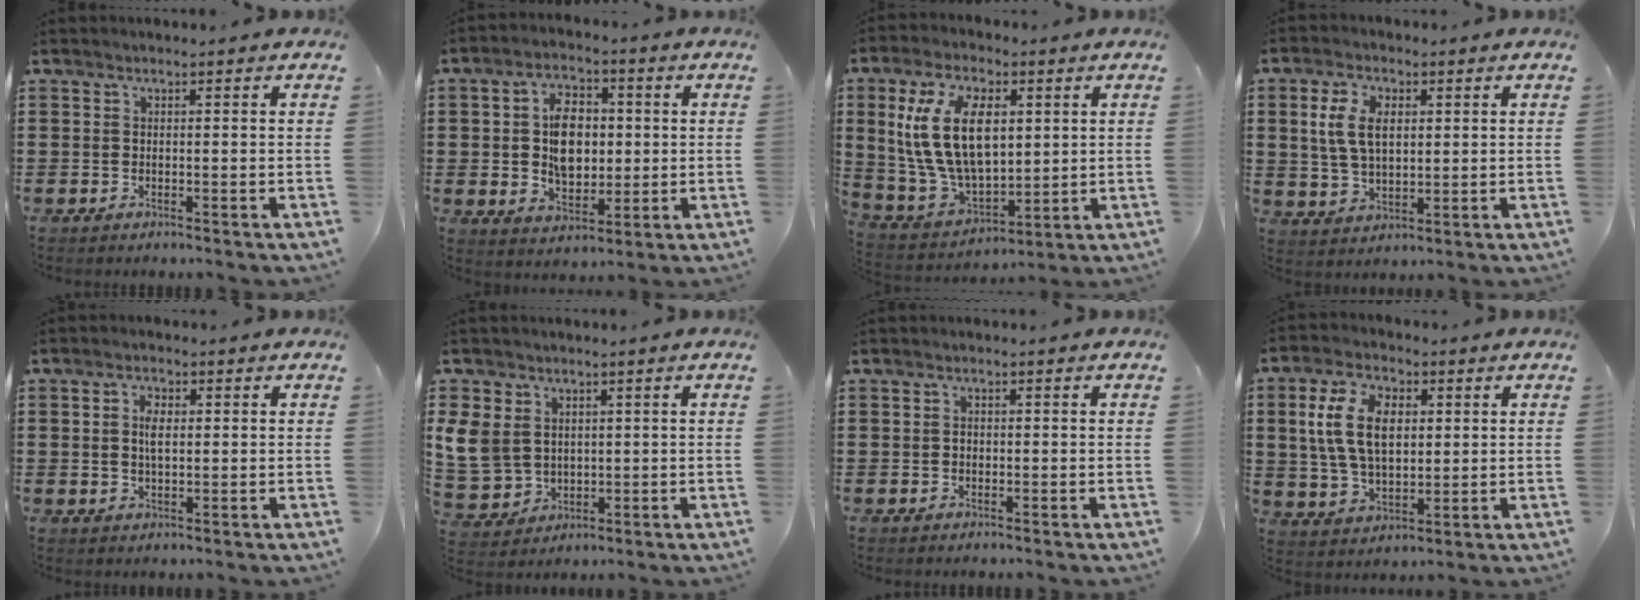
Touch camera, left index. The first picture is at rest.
{"total": 8.0, "force": [0.5, 5.2, 6.1], "torque": [-0.114, 0.005, 0.001]}
{"total": 14.3, "force": [3.8, 8.0, 11.2], "torque": [-0.260, 0.013, 0.069]}
{"total": 6.7, "force": [1.6, 4.1, 5.1], "torque": [-0.124, 0.010, 0.023]}
{"total": 3.0, "force": [0.6, 1.5, 2.5], "torque": [-0.054, 0.009, 0.008]}
{"total": 6.4, "force": [1.5, 5.7, 2.5], "torque": [-0.095, 0.009, 0.025]}
{"total": 0.7, "force": [-0.1, 0.5, 0.4], "torque": [-0.010, 0.001, -0.001]}
{"total": 9.8, "force": [2.3, 5.8, 7.5], "torque": [-0.184, 0.009, 0.034]}